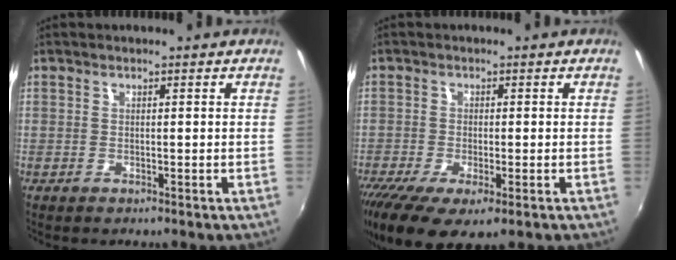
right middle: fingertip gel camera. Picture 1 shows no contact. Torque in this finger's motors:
{"motor_torque": [1.44, -0.70, 0.45, 0.21]}